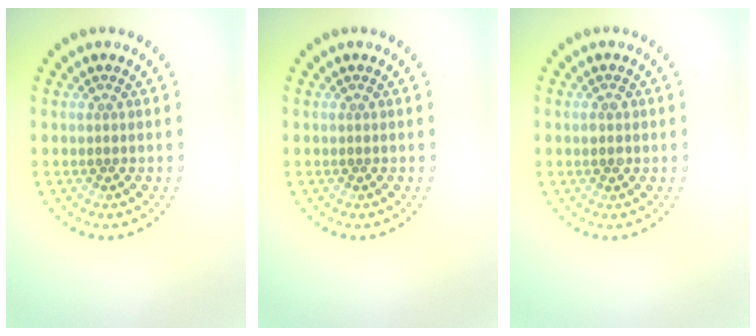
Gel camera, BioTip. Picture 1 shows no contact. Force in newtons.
{"total": 0.0}
{"total": 1.1, "press": 1.1, "slide": 0.1}